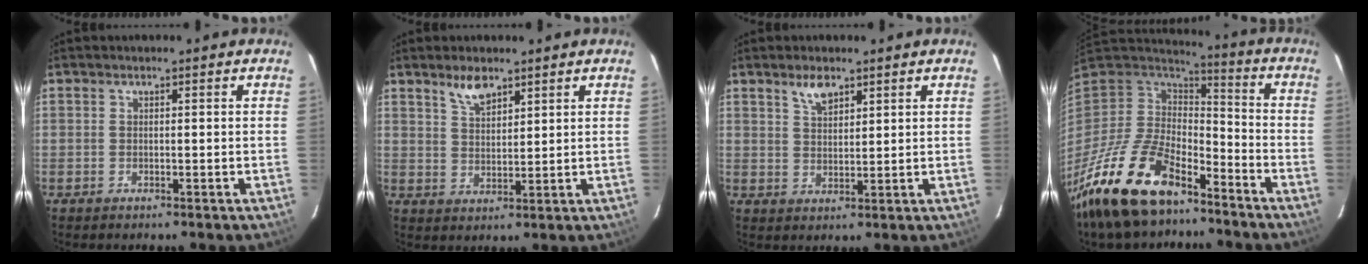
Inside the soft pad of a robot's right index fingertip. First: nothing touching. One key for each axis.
{"total": 4.8, "fx": 3.6, "fy": 1.8, "fz": 2.6, "tx": -0.046, "ty": 0.001, "tz": 0.070}
{"total": 4.0, "fx": 2.8, "fy": 1.7, "fz": 2.3, "tx": -0.039, "ty": 0.004, "tz": 0.054}
{"total": 22.8, "fx": -15.9, "fy": 10.0, "fz": 13.0, "tx": -0.283, "ty": -0.026, "tz": -0.284}